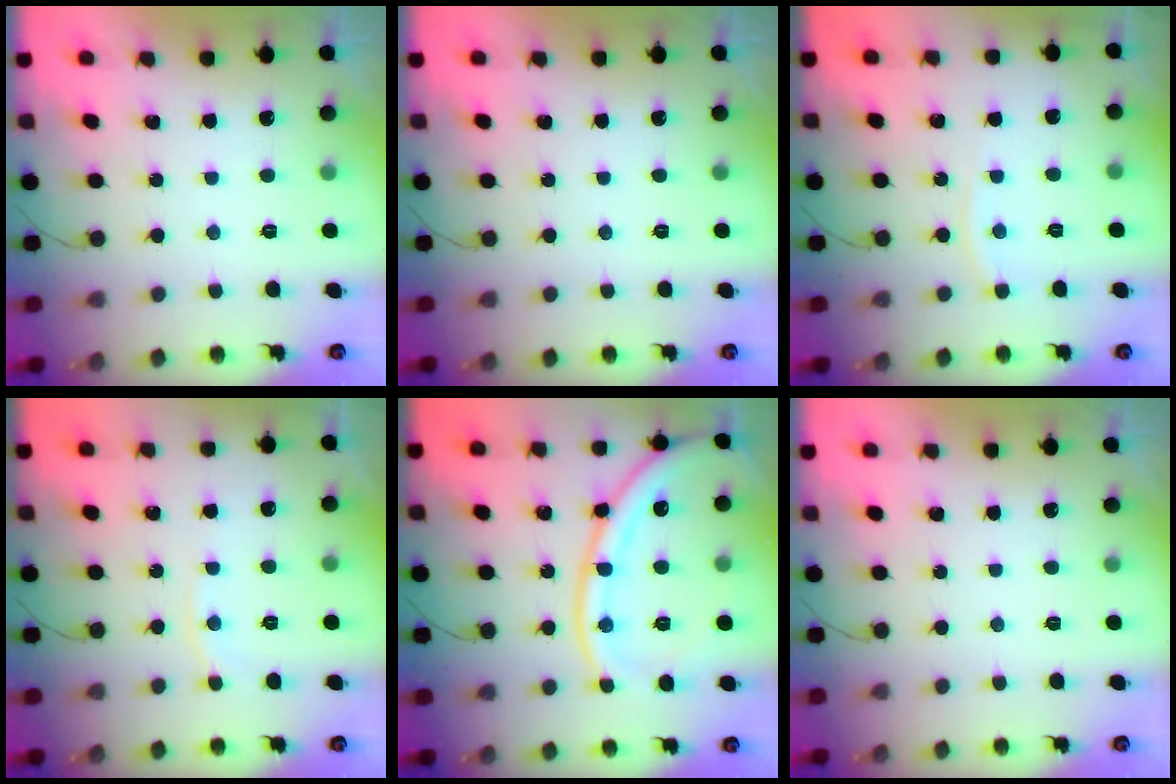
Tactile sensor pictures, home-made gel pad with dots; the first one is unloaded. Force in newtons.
{"total": 0.0}
{"total": 4.1, "press": 4.1, "slide": 0.6}
{"total": 4.6, "press": 4.5, "slide": 0.5}
{"total": 17.8, "press": 17.7, "slide": 1.8}
{"total": 0.0}